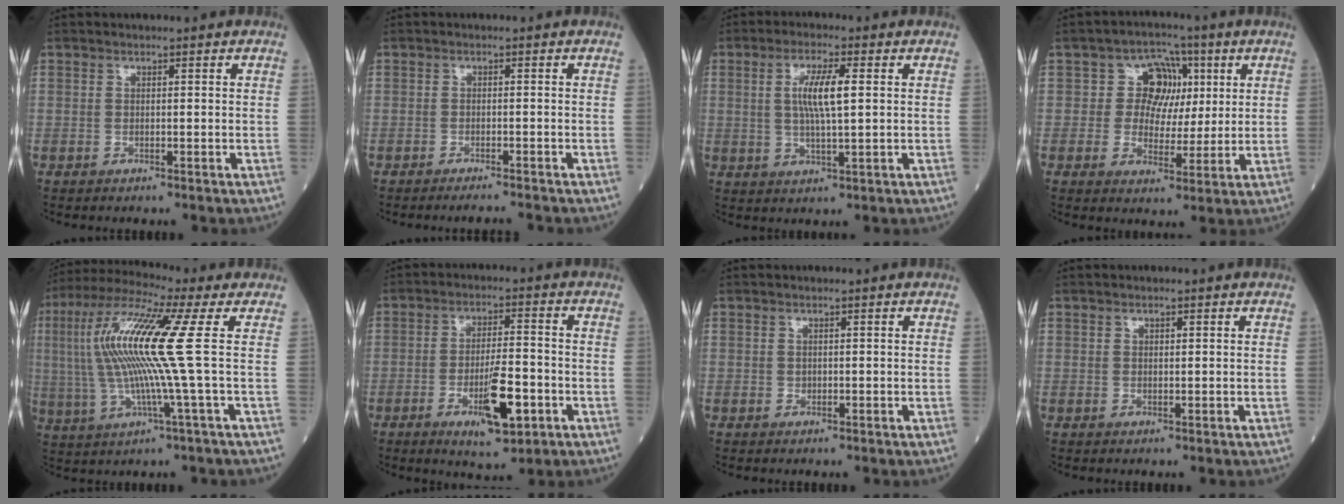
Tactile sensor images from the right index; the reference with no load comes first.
{"total": 3.0, "force": [-2.8, -0.4, 0.9], "torque": [-0.010, -0.008, -0.038]}
{"total": 6.2, "force": [1.2, 0.6, 6.1], "torque": [-0.120, 0.002, 0.024]}
{"total": 6.7, "force": [1.7, 5.9, 2.7], "torque": [-0.031, 0.022, 0.030]}
{"total": 14.9, "force": [1.8, -0.9, 14.8], "torque": [-0.312, 0.016, 0.028]}
{"total": 8.9, "force": [-3.4, 2.0, 8.0], "torque": [-0.139, -0.008, -0.048]}
{"total": 0.0}
{"total": 0.5, "force": [0.4, 0.2, 0.3], "torque": [-0.006, -0.001, 0.008]}